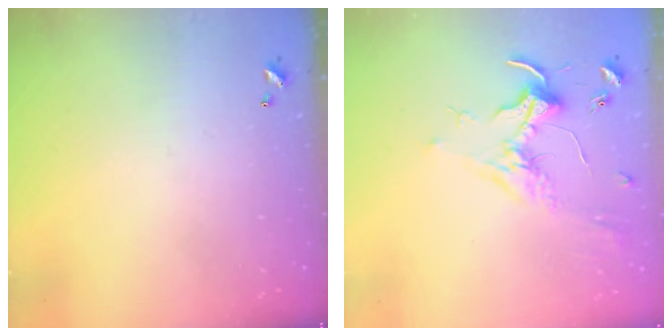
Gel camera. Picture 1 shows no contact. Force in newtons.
{"total": 1.7, "press": 1.5, "slide": 0.7}